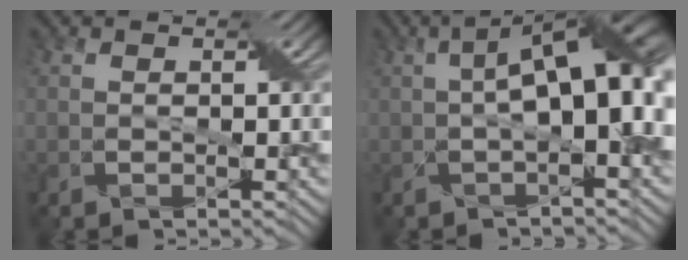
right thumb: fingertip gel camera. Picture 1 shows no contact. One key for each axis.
{"total": 11.1, "fx": 0.5, "fy": 4.4, "fz": 10.2, "tx": -0.162, "ty": 0.014, "tz": 0.006}